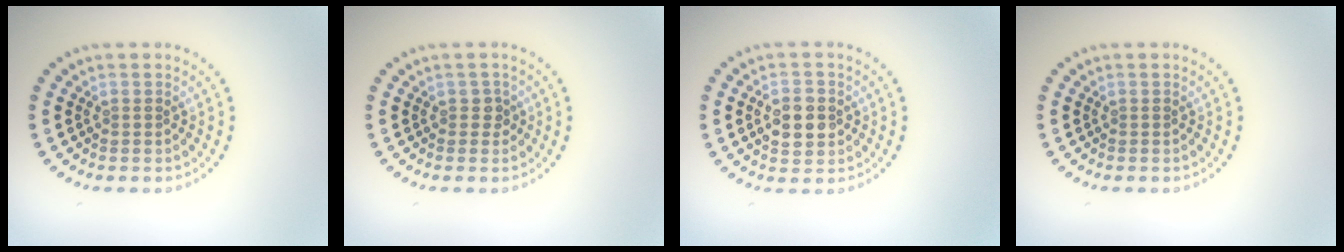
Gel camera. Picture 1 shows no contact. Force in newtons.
{"total": 1.0, "press": 0.9, "slide": 0.4}
{"total": 3.6, "press": 3.6, "slide": 0.2}
{"total": 0.0}